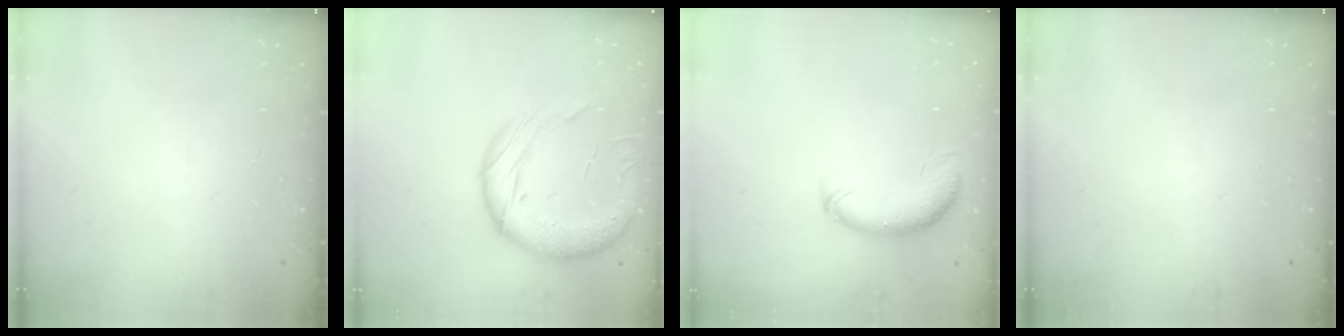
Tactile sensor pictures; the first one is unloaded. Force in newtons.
{"total": 17.5, "press": 17.1, "slide": 3.9}
{"total": 8.7, "press": 8.6, "slide": 1.6}
{"total": 0.0}